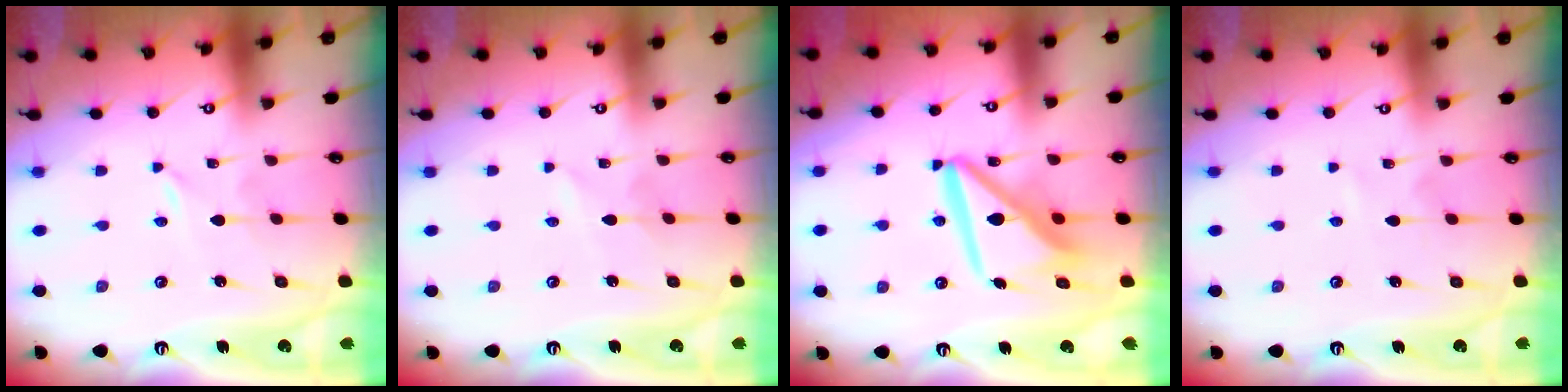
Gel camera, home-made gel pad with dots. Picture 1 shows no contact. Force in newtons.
{"total": 1.5, "press": 1.5, "slide": 0.1}
{"total": 13.3, "press": 13.2, "slide": 1.5}
{"total": 2.2, "press": 2.2, "slide": 0.2}